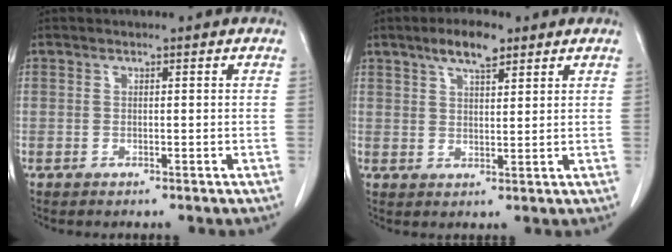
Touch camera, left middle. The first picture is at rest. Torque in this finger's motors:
{"motor_torque": [0.85, -0.81, 0.08, 0.05]}